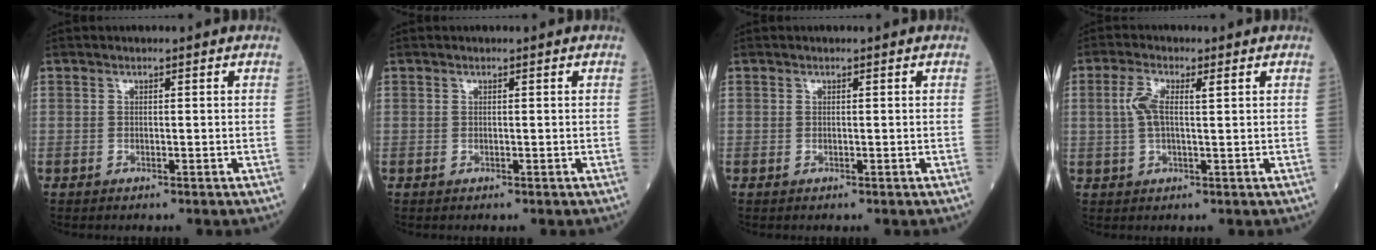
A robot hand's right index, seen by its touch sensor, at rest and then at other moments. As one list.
[{"total": 0.0}, {"total": 0.0}, {"total": 4.2, "force": [1.1, 1.2, 3.9], "torque": [-0.093, 0.020, 0.022]}]